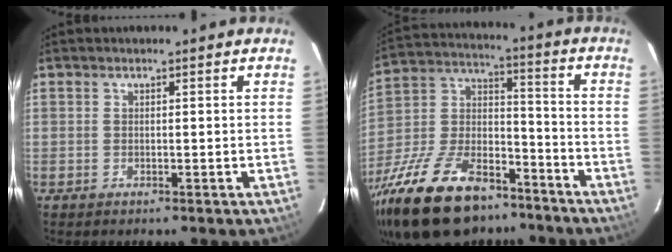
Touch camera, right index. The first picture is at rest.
{"total": 28.0, "force": [-19.3, 13.1, 15.4], "torque": [-0.325, -0.004, -0.315]}